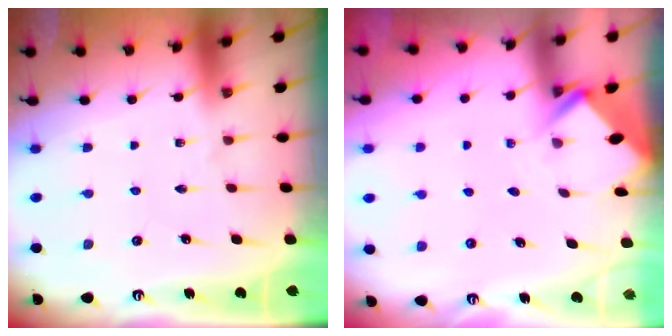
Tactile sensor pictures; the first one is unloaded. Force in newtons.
{"total": 2.9, "press": 2.9, "slide": 0.2}